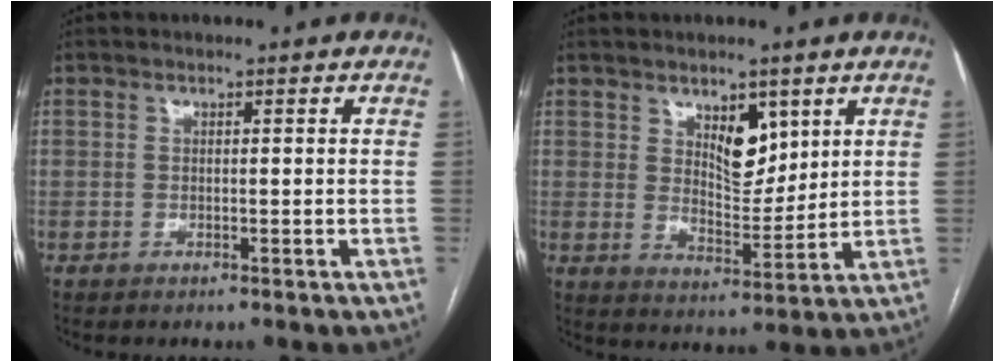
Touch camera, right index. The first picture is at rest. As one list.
[{"total": 6.9, "force": [3.5, 3.3, 4.9], "torque": [-0.081, -0.006, 0.064]}]